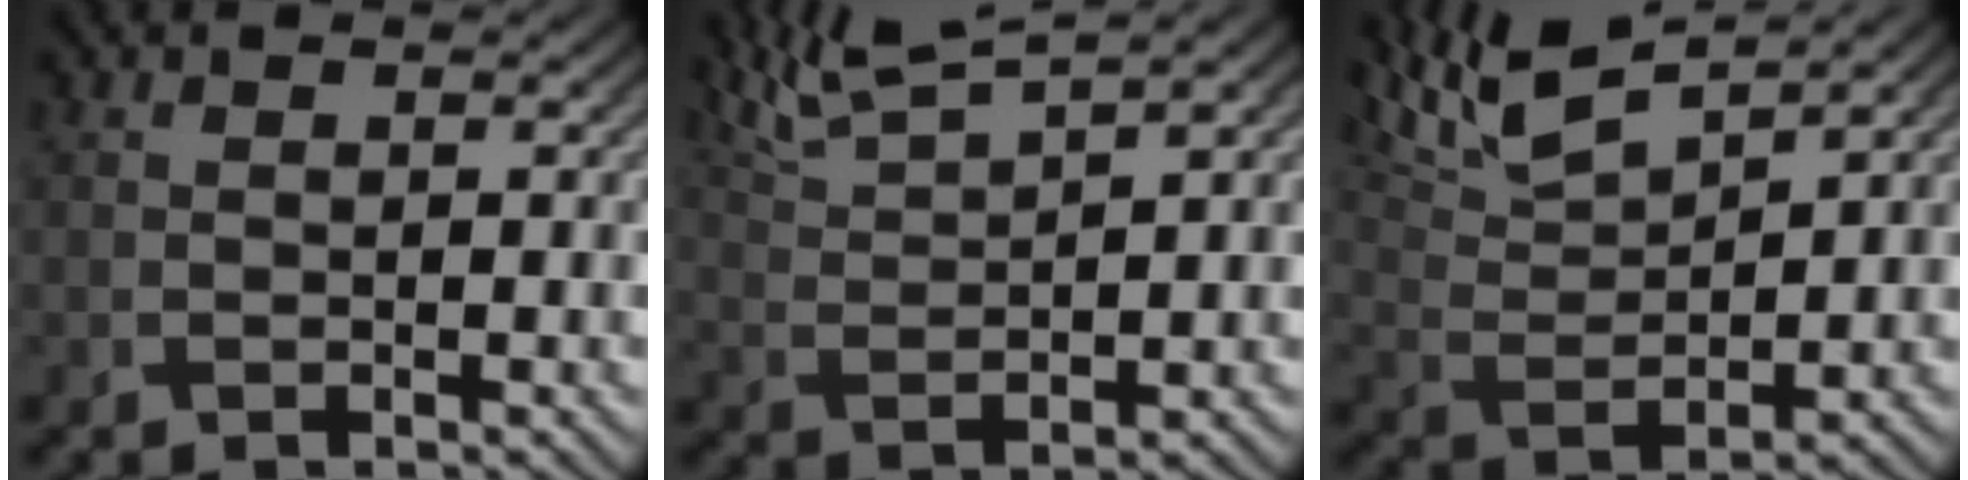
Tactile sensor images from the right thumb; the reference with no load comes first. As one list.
[{"total": 7.0, "force": [5.7, 1.0, 4.1], "torque": [-0.094, 0.020, 0.111]}, {"total": 9.8, "force": [7.5, 2.3, 5.9], "torque": [-0.138, 0.015, 0.149]}]